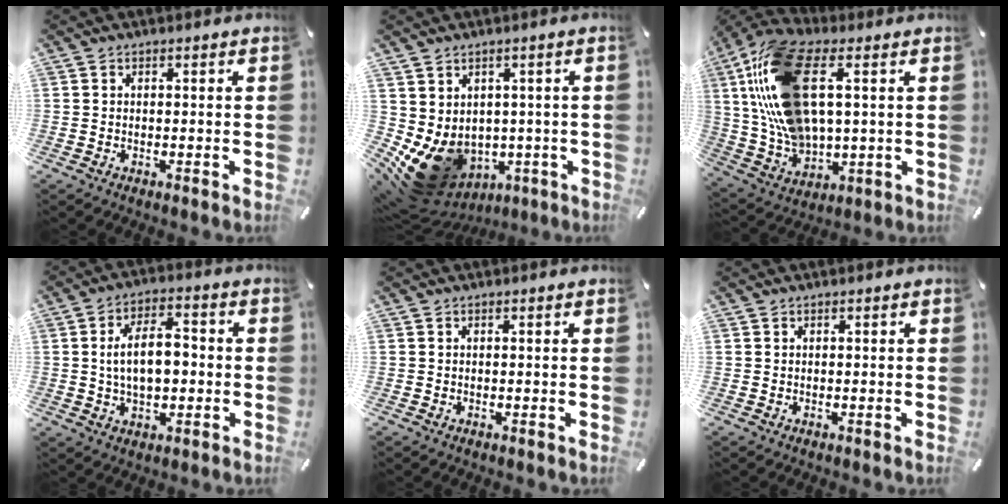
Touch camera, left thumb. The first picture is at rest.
{"total": 10.6, "force": [-1.8, 9.2, 4.9], "torque": [-0.107, -0.017, -0.024]}
{"total": 19.7, "force": [5.0, 11.2, 15.5], "torque": [-0.349, 0.001, 0.090]}
{"total": 10.3, "force": [-0.2, 6.2, 8.2], "torque": [-0.136, 0.009, -0.008]}
{"total": 0.0}
{"total": 0.0}